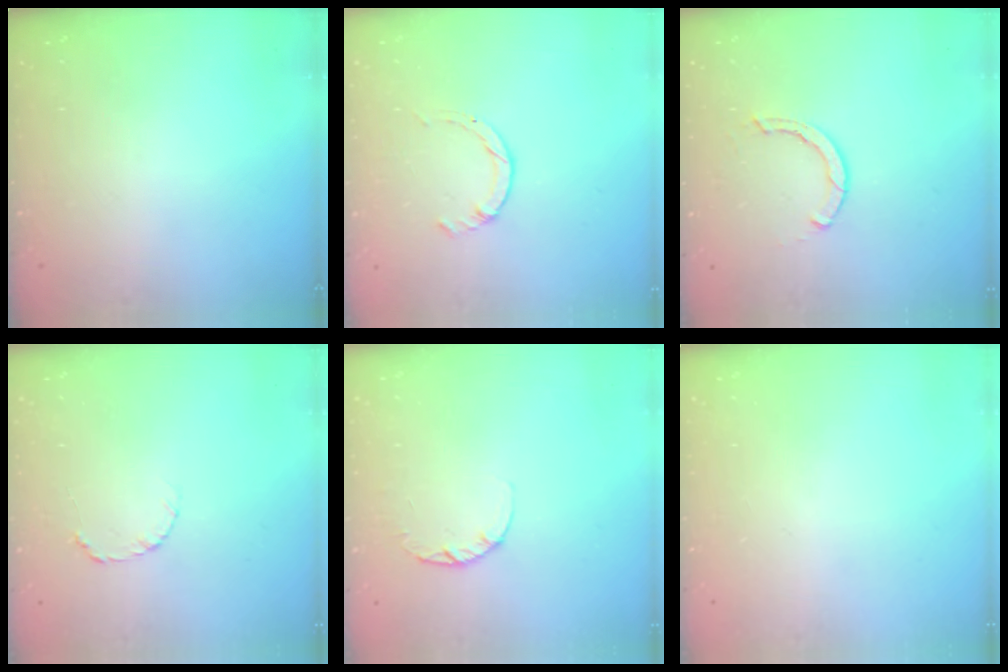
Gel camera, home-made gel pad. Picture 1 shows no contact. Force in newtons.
{"total": 1.4, "press": 1.4, "slide": 0.2}
{"total": 2.3, "press": 2.3, "slide": 0.1}
{"total": 3.5, "press": 3.5, "slide": 0.4}
{"total": 2.6, "press": 2.5, "slide": 0.4}
{"total": 0.0}